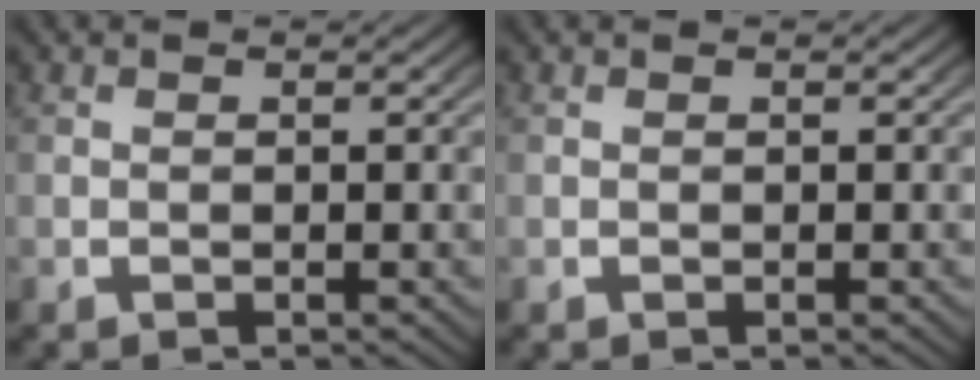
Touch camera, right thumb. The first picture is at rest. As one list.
[{"total": 0.0}]